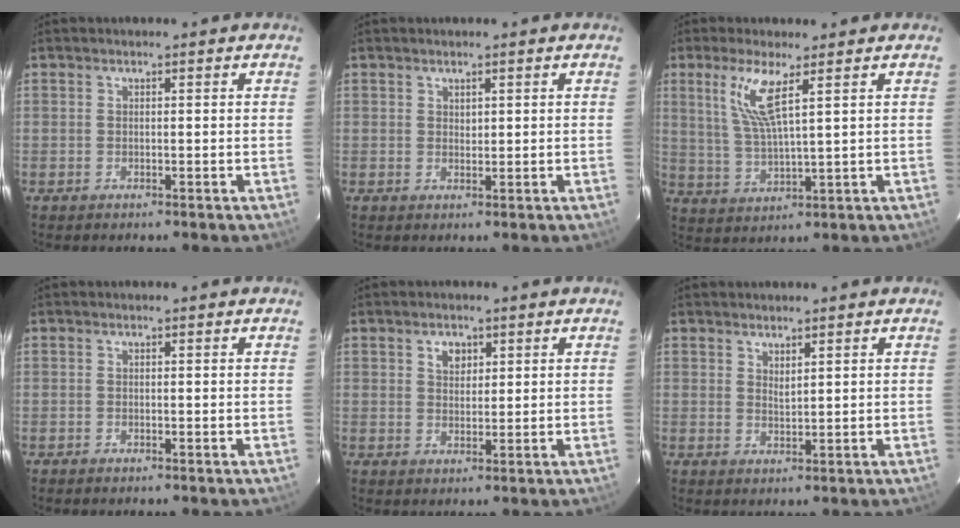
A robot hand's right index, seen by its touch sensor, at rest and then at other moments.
{"total": 1.1, "force": [0.8, 0.7, 0.3], "torque": [-0.002, 0.002, 0.014]}
{"total": 7.7, "force": [3.7, 0.9, 6.7], "torque": [-0.143, -0.007, 0.079]}
{"total": 0.0}
{"total": 3.2, "force": [1.5, 2.4, 1.6], "torque": [-0.021, 0.007, 0.028]}
{"total": 1.6, "force": [1.4, 0.4, 0.8], "torque": [-0.014, -0.001, 0.024]}